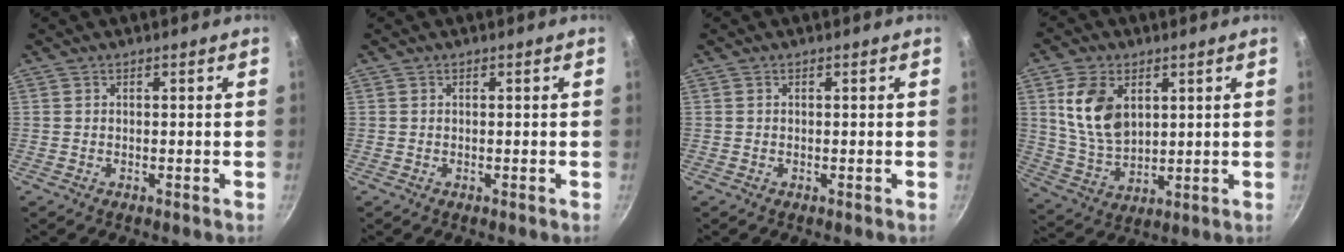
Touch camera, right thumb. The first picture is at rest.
{"total": 0.0}
{"total": 0.0}
{"total": 12.0, "force": [3.6, 8.0, 8.2], "torque": [-0.136, -0.024, 0.079]}